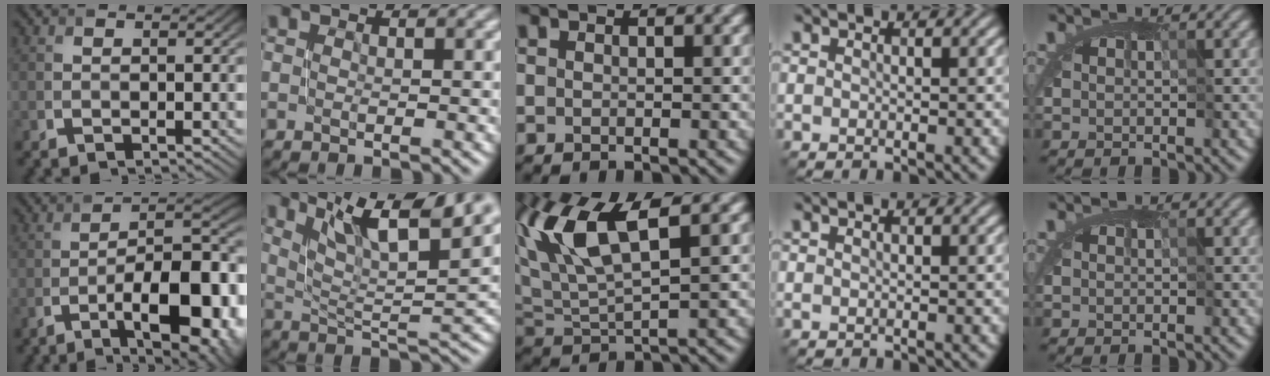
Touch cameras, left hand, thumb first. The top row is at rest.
{"thumb": {"total": 14.7, "force": [-7.2, 4.5, 12.0], "torque": [-0.164, 0.003, -0.114]}, "index": {"total": 11.8, "force": [8.2, 2.8, 8.1], "torque": [-0.131, 0.008, 0.135]}, "middle": {"total": 7.5, "force": [3.7, 2.4, 6.0], "torque": [-0.133, 0.015, 0.070]}, "ring": {"total": 0.6, "force": [0.5, 0.2, 0.4], "torque": [-0.005, -0.002, 0.003]}}